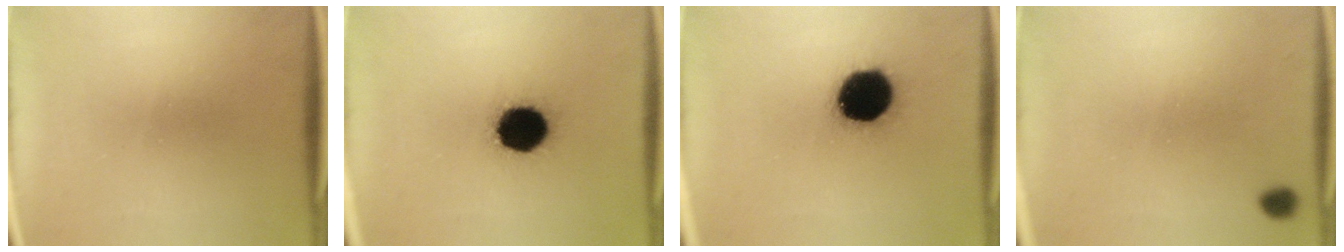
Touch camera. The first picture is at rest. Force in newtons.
{"total": 15.3}
{"total": 17.4}
{"total": 2.9}